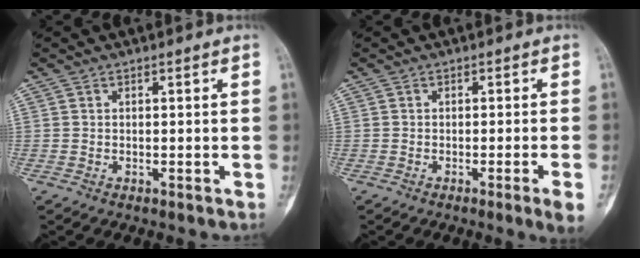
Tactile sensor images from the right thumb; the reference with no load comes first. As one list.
[{"total": 4.0, "force": [-1.9, -0.5, 3.4], "torque": [-0.055, -0.003, -0.030]}]